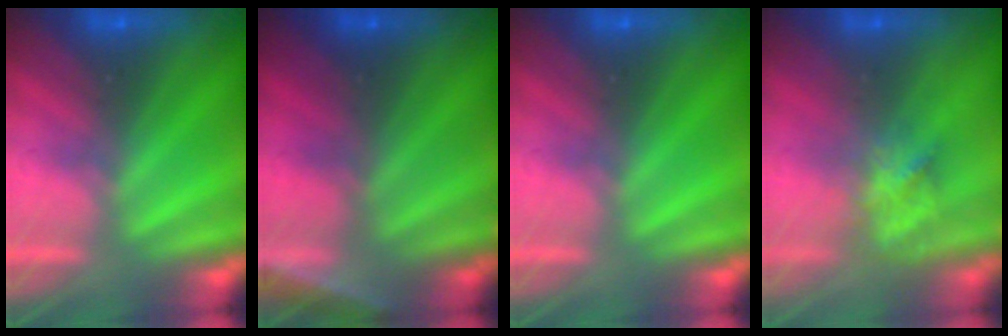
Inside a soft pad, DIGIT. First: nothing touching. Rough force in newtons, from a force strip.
{"total": 3.0}
{"total": 0.0}
{"total": 2.8}